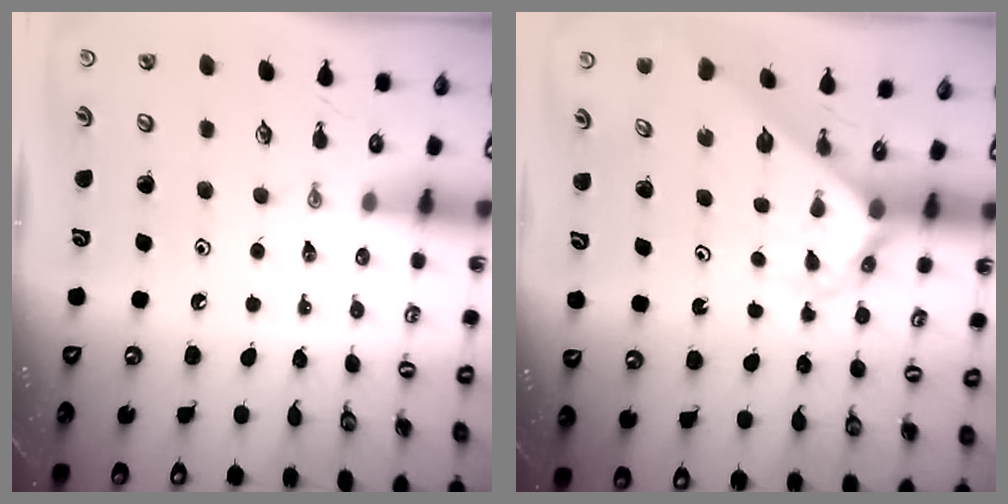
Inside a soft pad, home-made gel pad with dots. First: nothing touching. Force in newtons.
{"total": 2.6, "press": 2.6, "slide": 0.2}